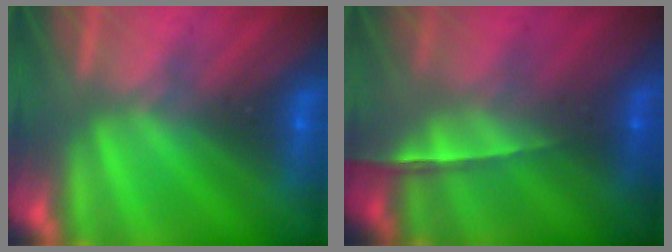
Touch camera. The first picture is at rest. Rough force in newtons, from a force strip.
{"total": 1.7}